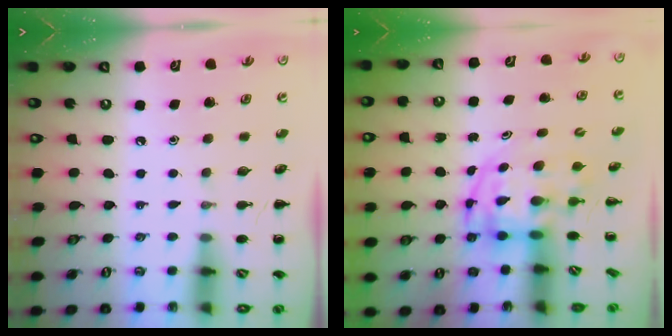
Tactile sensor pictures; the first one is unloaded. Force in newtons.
{"total": 3.8, "press": 3.8, "slide": 0.7}